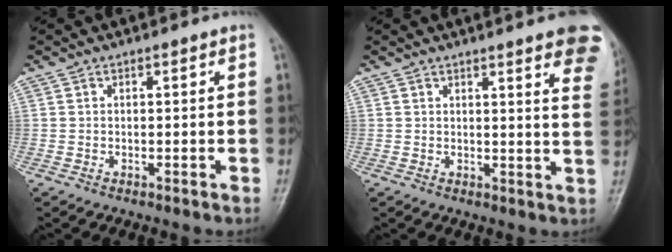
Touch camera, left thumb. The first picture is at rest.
{"total": 12.6, "force": [8.1, 2.4, 9.4], "torque": [-0.089, -0.031, 0.075]}